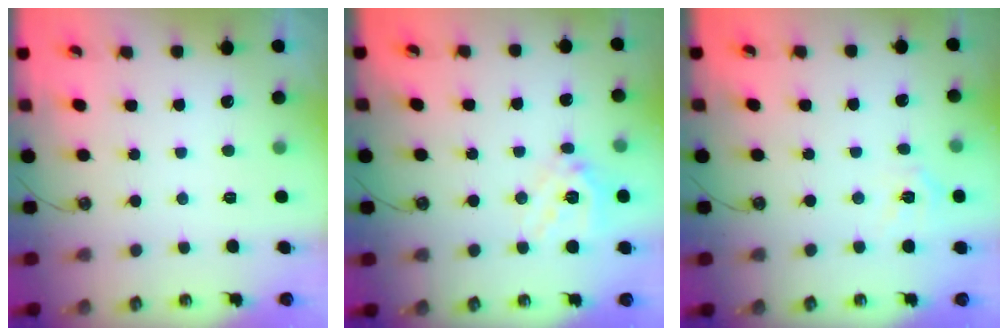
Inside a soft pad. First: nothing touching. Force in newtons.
{"total": 13.7, "press": 13.6, "slide": 2.1}
{"total": 5.9, "press": 5.9, "slide": 0.5}